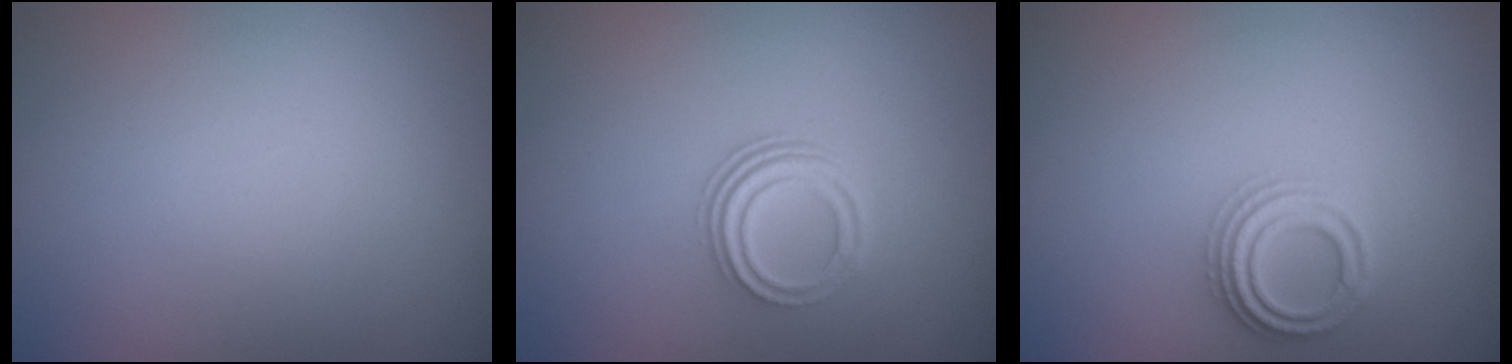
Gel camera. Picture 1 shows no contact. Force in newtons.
{"total": 3.0, "press": 2.2, "slide": 2.1}
{"total": 2.7, "press": 2.6, "slide": 0.8}